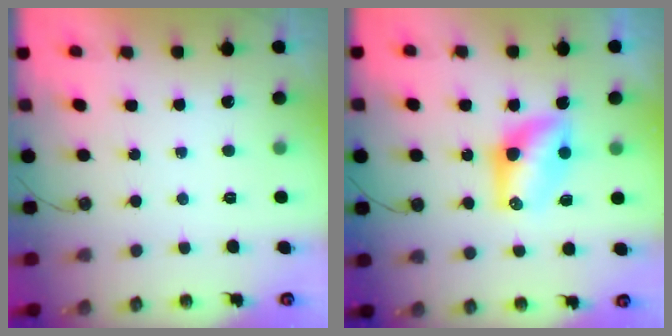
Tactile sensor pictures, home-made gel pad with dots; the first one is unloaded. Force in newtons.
{"total": 9.1, "press": 8.6, "slide": 2.9}